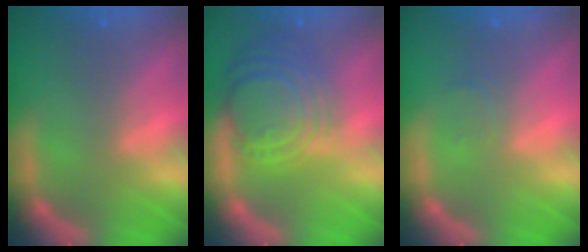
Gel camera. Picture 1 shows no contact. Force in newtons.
{"total": 10.0}
{"total": 1.0}